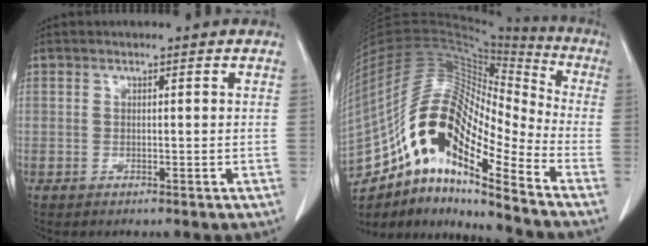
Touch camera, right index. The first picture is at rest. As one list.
[{"total": 21.4, "force": [-13.2, 5.4, 15.9], "torque": [-0.332, 0.030, -0.238]}]